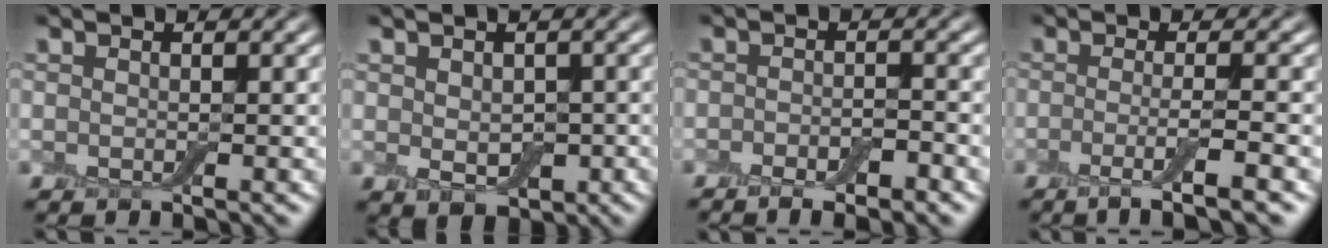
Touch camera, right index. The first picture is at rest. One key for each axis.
{"total": 3.3, "fx": -0.3, "fy": 2.3, "fz": 2.4, "tx": -0.037, "ty": -0.010, "tz": 0.000}
{"total": 3.5, "fx": -2.2, "fy": 1.4, "fz": 2.4, "tx": -0.025, "ty": 0.006, "tz": -0.032}
{"total": 3.9, "fx": -1.6, "fy": 0.6, "fz": 3.5, "tx": -0.056, "ty": -0.004, "tz": -0.038}